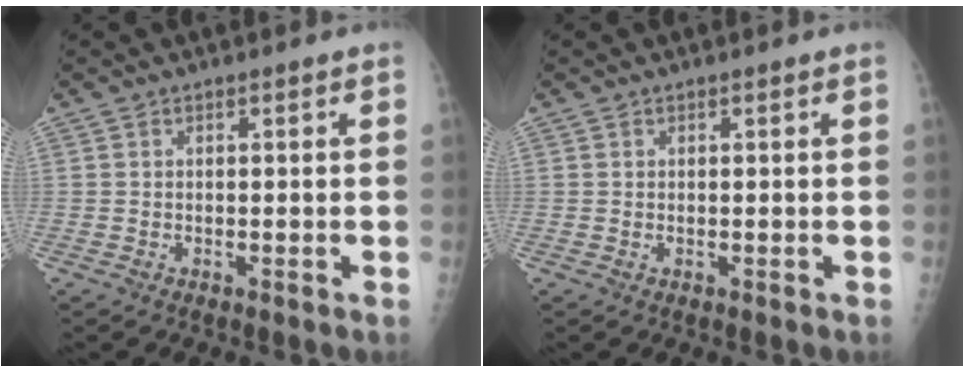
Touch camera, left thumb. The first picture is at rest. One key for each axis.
{"total": 0.8, "fx": 0.4, "fy": 0.2, "fz": 0.6, "tx": -0.010, "ty": 0.001, "tz": 0.008}